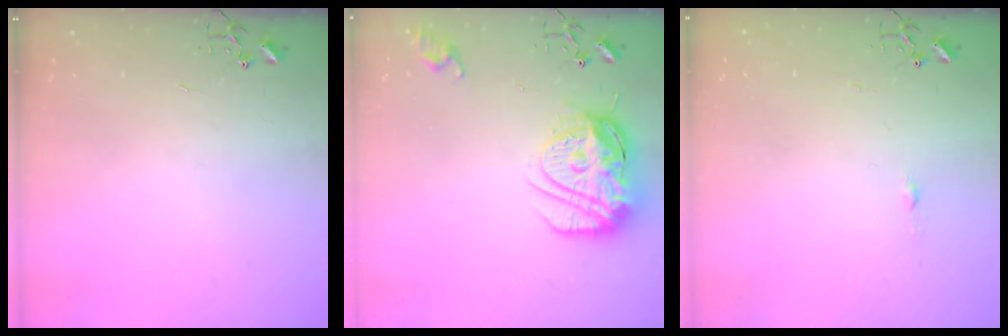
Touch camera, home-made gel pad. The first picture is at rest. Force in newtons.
{"total": 17.6, "press": 17.5, "slide": 1.6}
{"total": 3.3, "press": 3.3, "slide": 0.4}